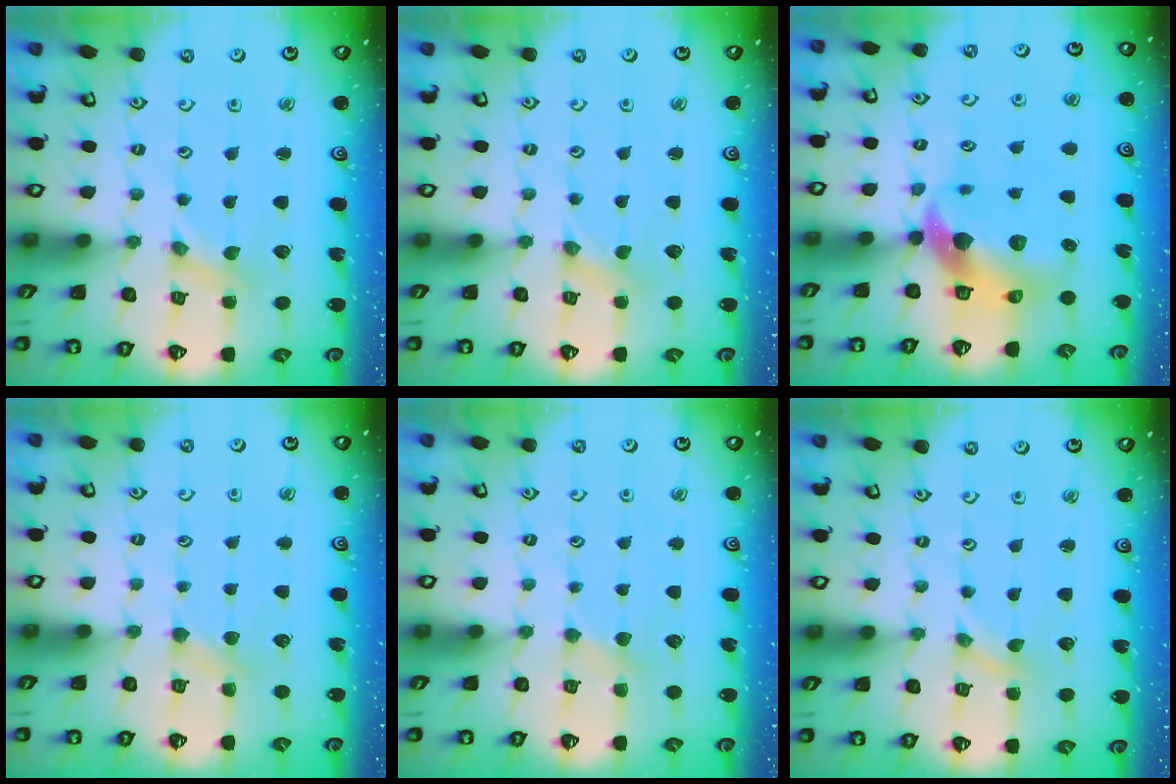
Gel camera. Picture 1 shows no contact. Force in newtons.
{"total": 0.0}
{"total": 10.6, "press": 10.5, "slide": 1.9}
{"total": 3.1, "press": 3.1, "slide": 0.5}
{"total": 2.5, "press": 2.5, "slide": 0.4}
{"total": 0.0}